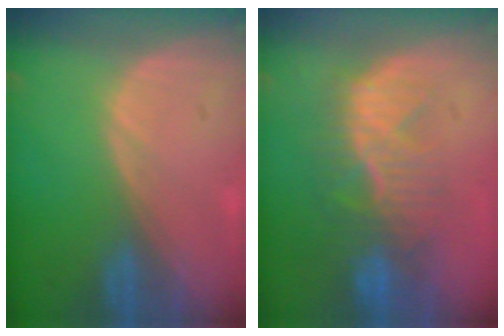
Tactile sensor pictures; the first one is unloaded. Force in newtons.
{"total": 10.0, "press": 8.7, "slide": 4.9}